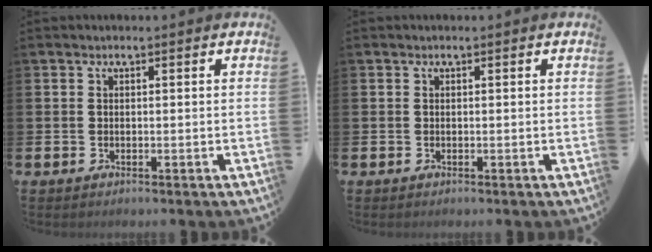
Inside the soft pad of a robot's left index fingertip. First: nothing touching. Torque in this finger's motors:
{"motor_torque": [-0.02, 0.02, 0.00, 0.00]}